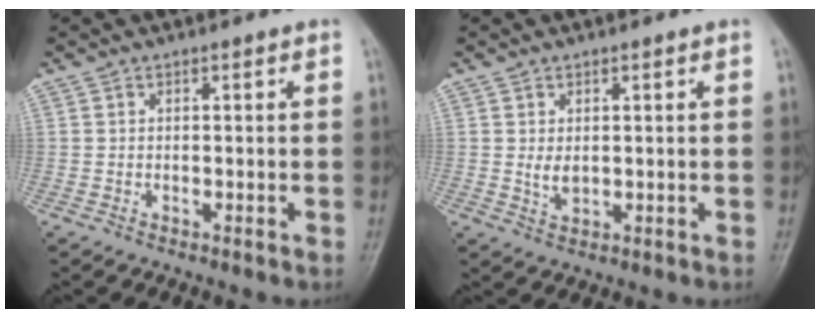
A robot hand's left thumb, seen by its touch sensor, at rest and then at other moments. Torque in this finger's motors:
{"motor_torque": [0.53, 0.56, 0.46, -0.12, 0.00]}